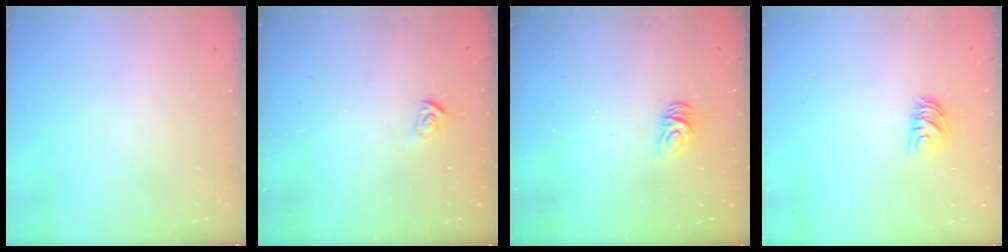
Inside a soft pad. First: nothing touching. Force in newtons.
{"total": 3.0, "press": 2.9, "slide": 0.4}
{"total": 6.3, "press": 6.3, "slide": 0.2}
{"total": 6.8, "press": 6.8, "slide": 0.5}